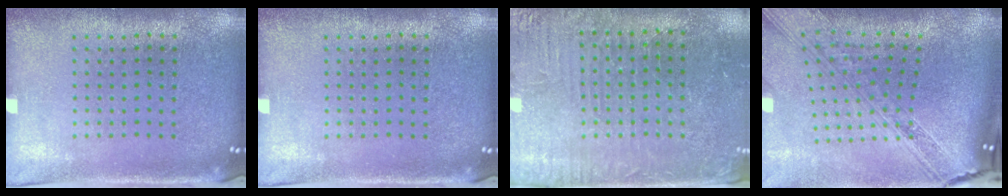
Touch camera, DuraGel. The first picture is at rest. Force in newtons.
{"total": 0.0}
{"total": 3.2, "press": 3.1, "slide": 0.5}
{"total": 4.1, "press": 2.9, "slide": 2.9}